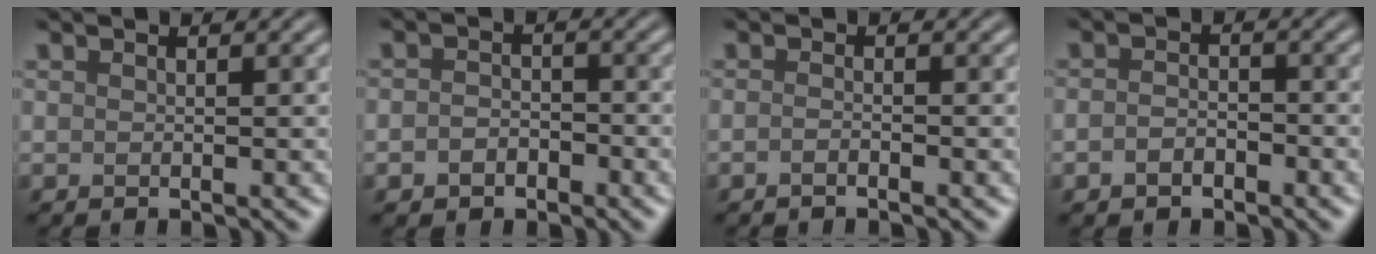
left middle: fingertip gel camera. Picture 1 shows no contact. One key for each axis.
{"total": 2.1, "fx": -1.0, "fy": 1.5, "fz": 1.0, "tx": -0.017, "ty": 0.001, "tz": -0.023}
{"total": 0.9, "fx": -0.6, "fy": 0.2, "fz": 0.6, "tx": -0.010, "ty": -0.001, "tz": -0.013}
{"total": 1.8, "fx": -0.9, "fy": 1.1, "fz": 1.1, "tx": -0.023, "ty": 0.002, "tz": -0.022}